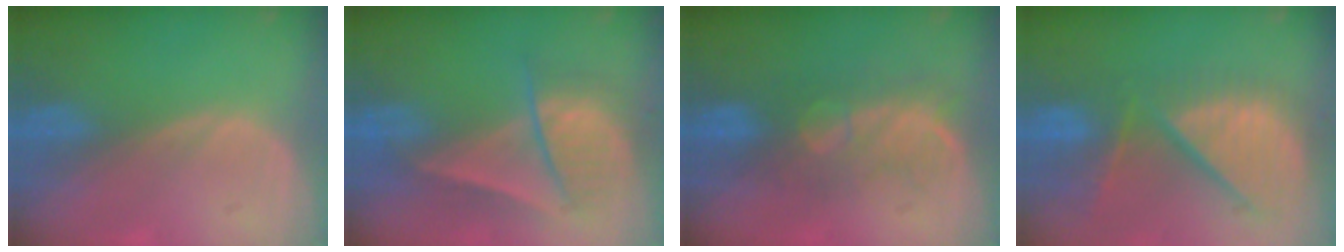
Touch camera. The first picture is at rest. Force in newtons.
{"total": 7.4, "press": 7.2, "slide": 1.6}
{"total": 7.6, "press": 7.3, "slide": 2.1}
{"total": 11.7, "press": 10.3, "slide": 5.5}